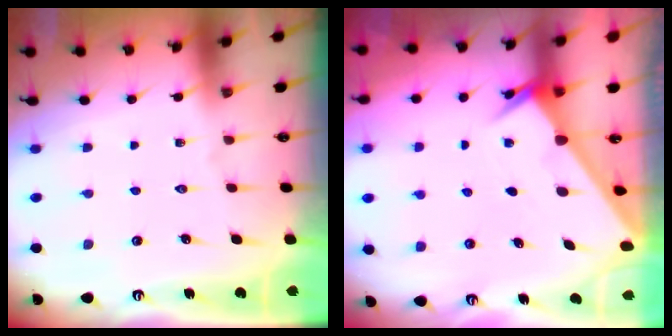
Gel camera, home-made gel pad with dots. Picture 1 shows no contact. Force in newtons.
{"total": 2.0, "press": 2.0, "slide": 0.1}